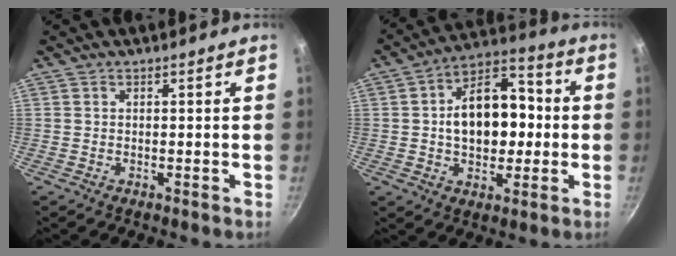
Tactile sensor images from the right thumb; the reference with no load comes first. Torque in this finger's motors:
{"motor_torque": [-0.07, 0.62, 0.31, 0.21, 0.07]}